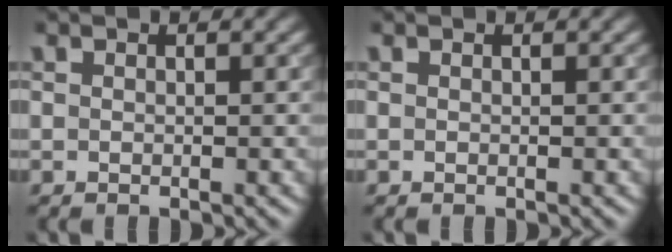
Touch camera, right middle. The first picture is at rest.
{"total": 0.0}